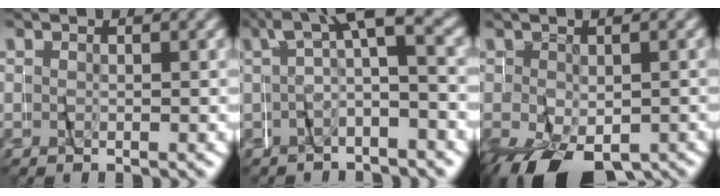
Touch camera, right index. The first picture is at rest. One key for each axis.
{"total": 3.3, "fx": 0.8, "fy": 0.6, "fz": 3.2, "tx": -0.043, "ty": 0.023, "tz": -0.001}
{"total": 9.3, "fx": -4.5, "fy": 5.6, "fz": 5.9, "tx": -0.121, "ty": -0.044, "tz": -0.046}